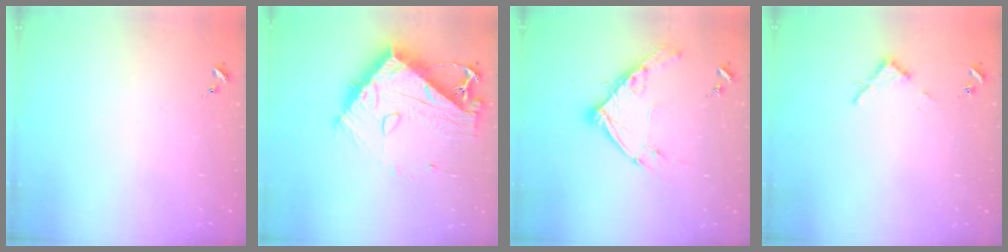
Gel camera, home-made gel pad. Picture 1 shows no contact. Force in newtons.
{"total": 14.2, "press": 14.1, "slide": 1.2}
{"total": 13.3, "press": 13.2, "slide": 1.2}
{"total": 2.8, "press": 2.8, "slide": 0.3}